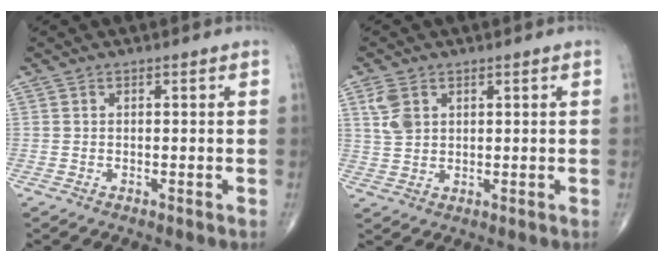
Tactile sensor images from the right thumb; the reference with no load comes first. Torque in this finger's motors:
{"motor_torque": [0.04, 0.02, 0.13, 0.17, 0.01]}